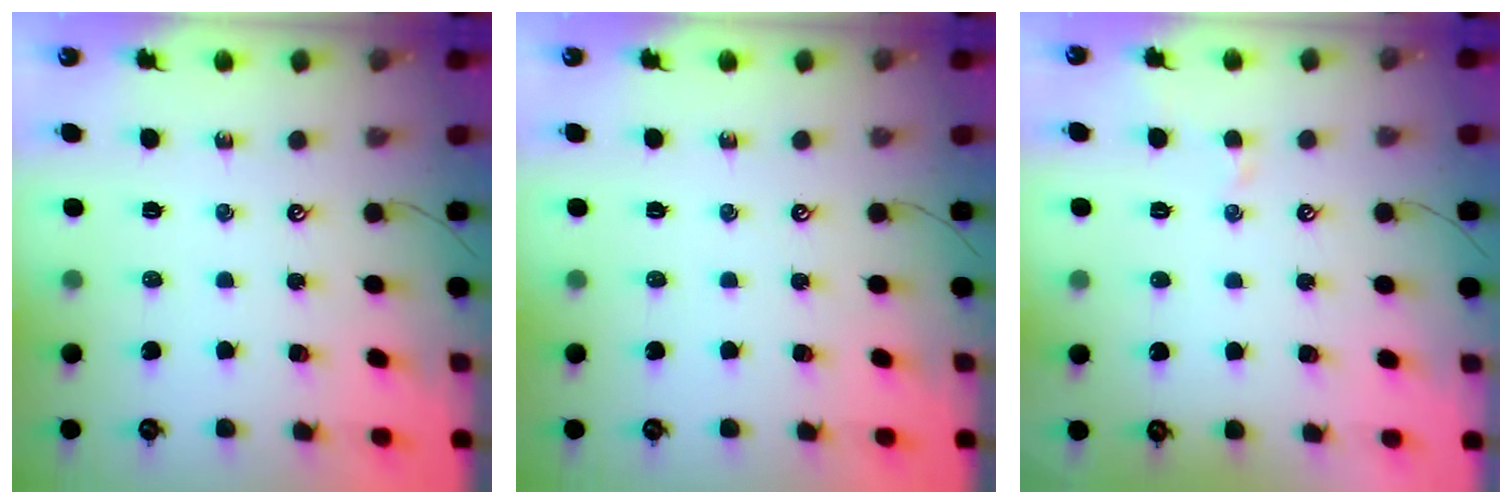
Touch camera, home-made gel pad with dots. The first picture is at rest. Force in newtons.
{"total": 0.0}
{"total": 0.8, "press": 0.7, "slide": 0.5}